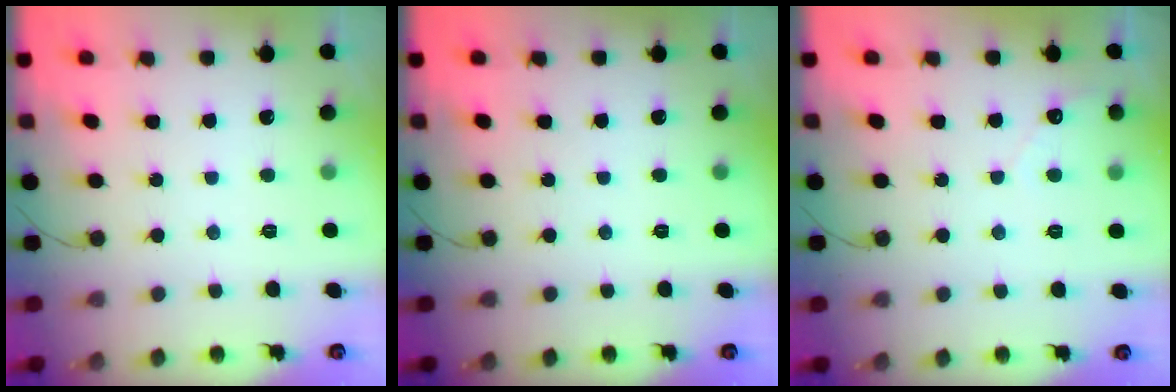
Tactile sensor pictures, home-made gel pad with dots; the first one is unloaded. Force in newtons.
{"total": 0.0}
{"total": 2.2, "press": 2.2, "slide": 0.2}